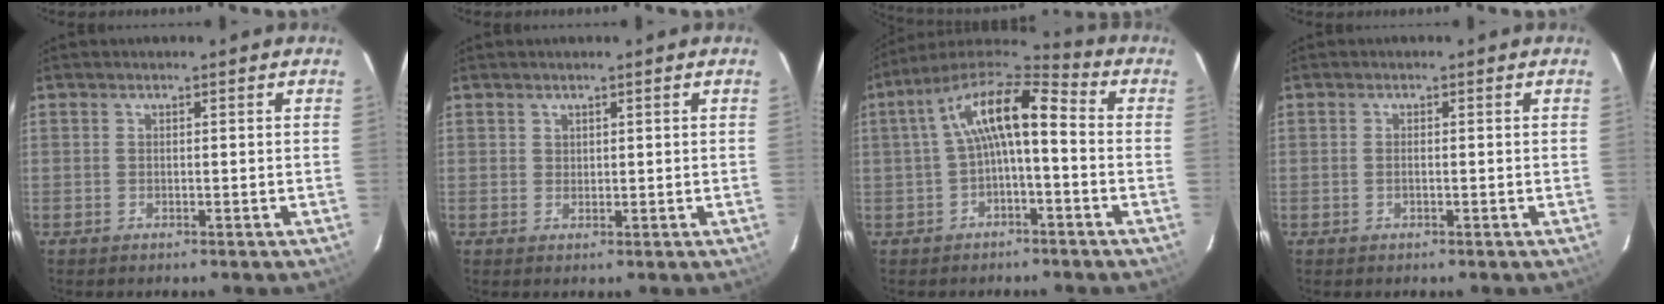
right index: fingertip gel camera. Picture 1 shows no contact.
{"total": 1.0, "force": [0.6, 0.8, 0.1], "torque": [0.002, 0.004, 0.011]}
{"total": 11.6, "force": [-0.4, 3.9, 10.9], "torque": [-0.210, 0.028, -0.012]}
{"total": 0.8, "force": [-0.2, 0.3, 0.7], "torque": [-0.016, 0.000, -0.006]}